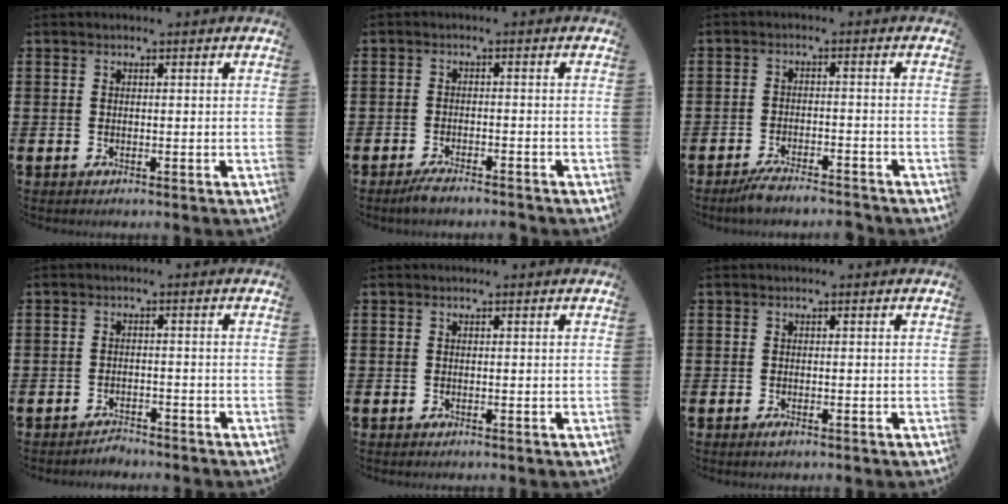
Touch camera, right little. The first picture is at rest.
{"total": 2.1, "force": [-1.9, 0.1, 0.9], "torque": [-0.017, 0.006, -0.037]}
{"total": 3.2, "force": [-2.9, 0.1, 1.3], "torque": [-0.022, 0.003, -0.057]}
{"total": 1.6, "force": [-1.6, 0.2, 0.0], "torque": [-0.005, 0.004, -0.034]}
{"total": 0.0}
{"total": 0.7, "force": [-0.3, 0.2, 0.6], "torque": [-0.011, -0.001, -0.005]}